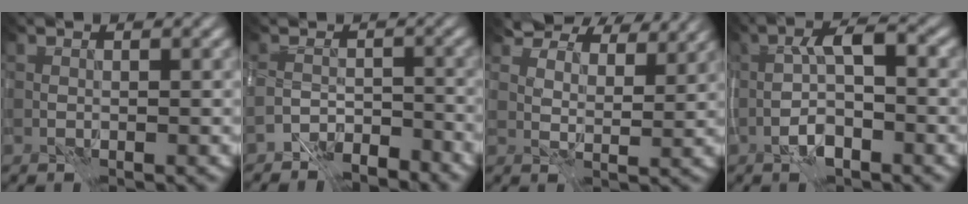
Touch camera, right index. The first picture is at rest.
{"total": 4.1, "force": [-3.7, 1.7, 0.9], "torque": [-0.009, -0.002, -0.070]}
{"total": 10.4, "force": [8.9, 3.8, 3.7], "torque": [-0.079, -0.008, 0.142]}
{"total": 3.5, "force": [-1.2, 1.2, 3.1], "torque": [-0.062, 0.012, -0.027]}